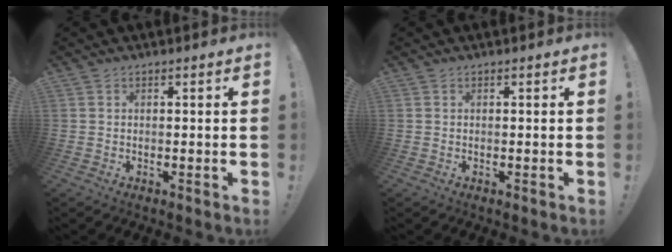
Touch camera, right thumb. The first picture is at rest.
{"total": 0.0}